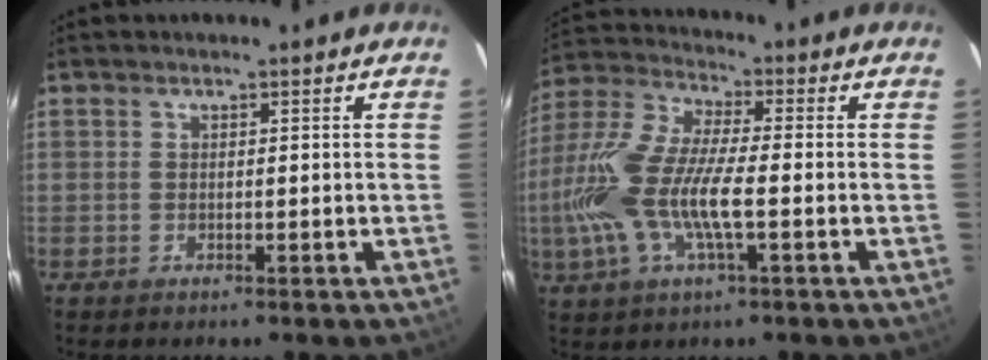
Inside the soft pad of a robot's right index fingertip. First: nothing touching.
{"total": 16.8, "force": [-3.1, 4.6, 15.8], "torque": [-0.330, -0.004, -0.066]}